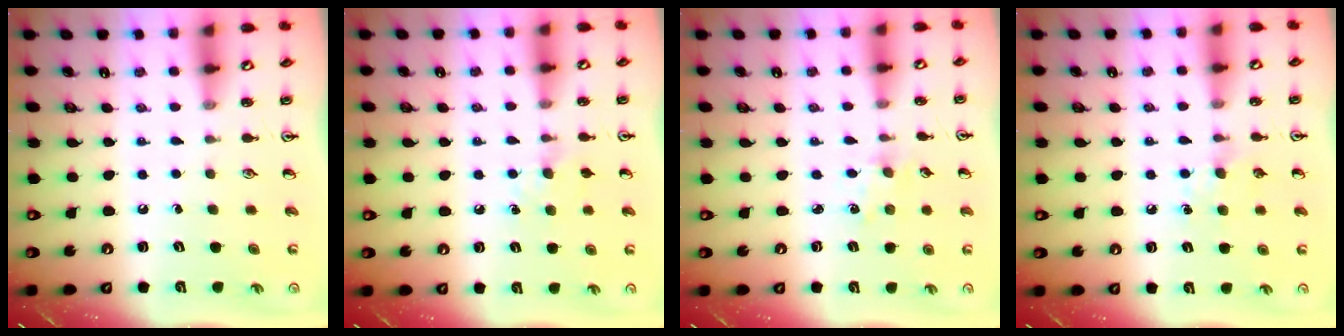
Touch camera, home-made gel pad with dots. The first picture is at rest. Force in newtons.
{"total": 5.9, "press": 5.9, "slide": 0.6}
{"total": 1.5, "press": 1.5, "slide": 0.3}
{"total": 7.3, "press": 7.2, "slide": 1.0}